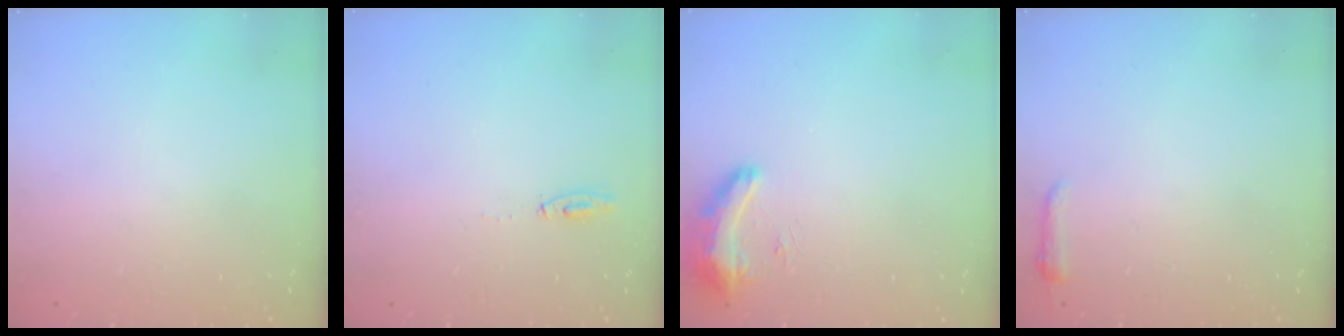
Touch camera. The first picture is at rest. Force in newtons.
{"total": 16.2, "press": 5.8, "slide": 15.1}
{"total": 17.3, "press": 10.6, "slide": 13.6}
{"total": 3.6, "press": 3.5, "slide": 0.6}